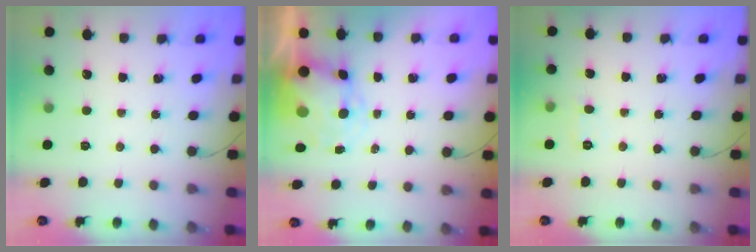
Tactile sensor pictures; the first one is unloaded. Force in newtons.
{"total": 6.3, "press": 6.1, "slide": 1.7}
{"total": 4.5, "press": 4.4, "slide": 1.1}